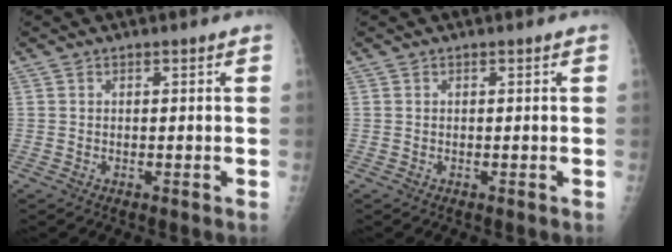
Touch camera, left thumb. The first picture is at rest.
{"total": 0.0}